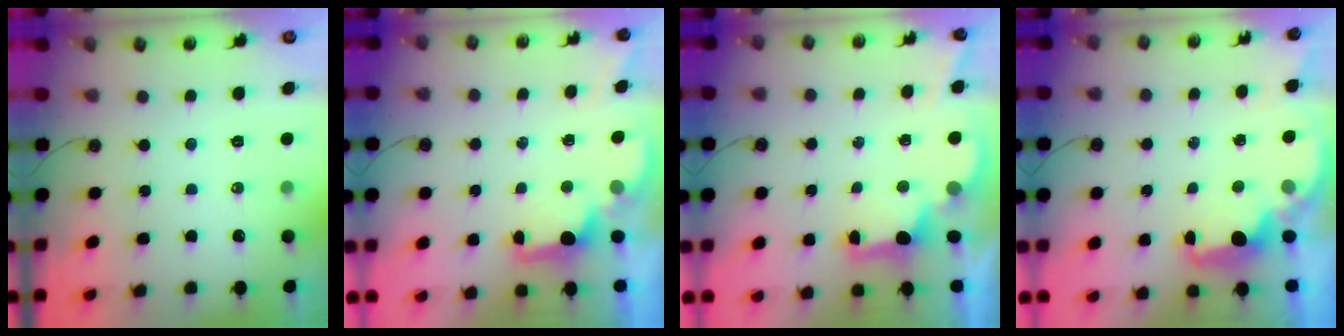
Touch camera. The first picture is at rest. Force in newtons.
{"total": 2.0, "press": 1.8, "slide": 0.8}
{"total": 2.5, "press": 2.4, "slide": 0.7}
{"total": 2.6, "press": 2.5, "slide": 0.8}